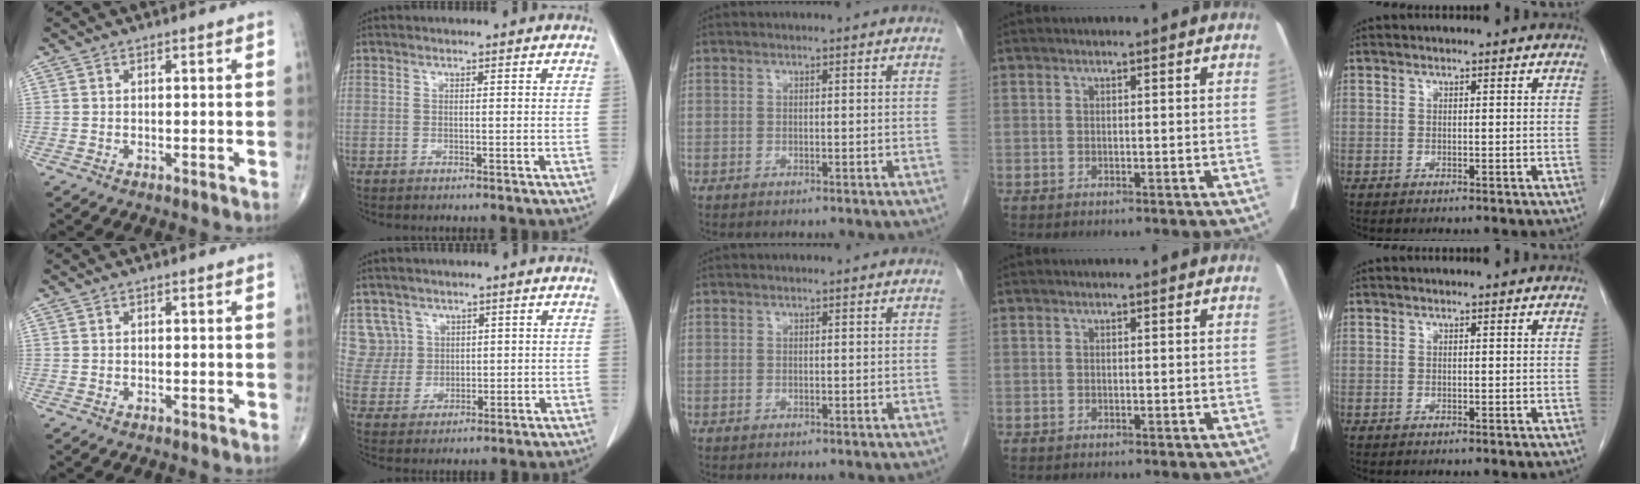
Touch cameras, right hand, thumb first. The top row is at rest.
{"index": {"total": 5.6, "force": [2.8, 4.9, -0.5], "torque": [0.019, 0.013, 0.064]}}